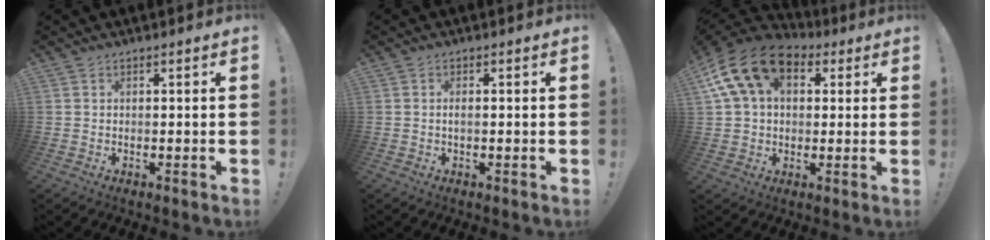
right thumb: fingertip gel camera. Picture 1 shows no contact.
{"total": 1.3, "force": [-0.3, 0.2, 1.2], "torque": [-0.025, 0.003, -0.005]}
{"total": 16.7, "force": [6.7, 11.1, 10.5], "torque": [-0.181, -0.018, 0.126]}